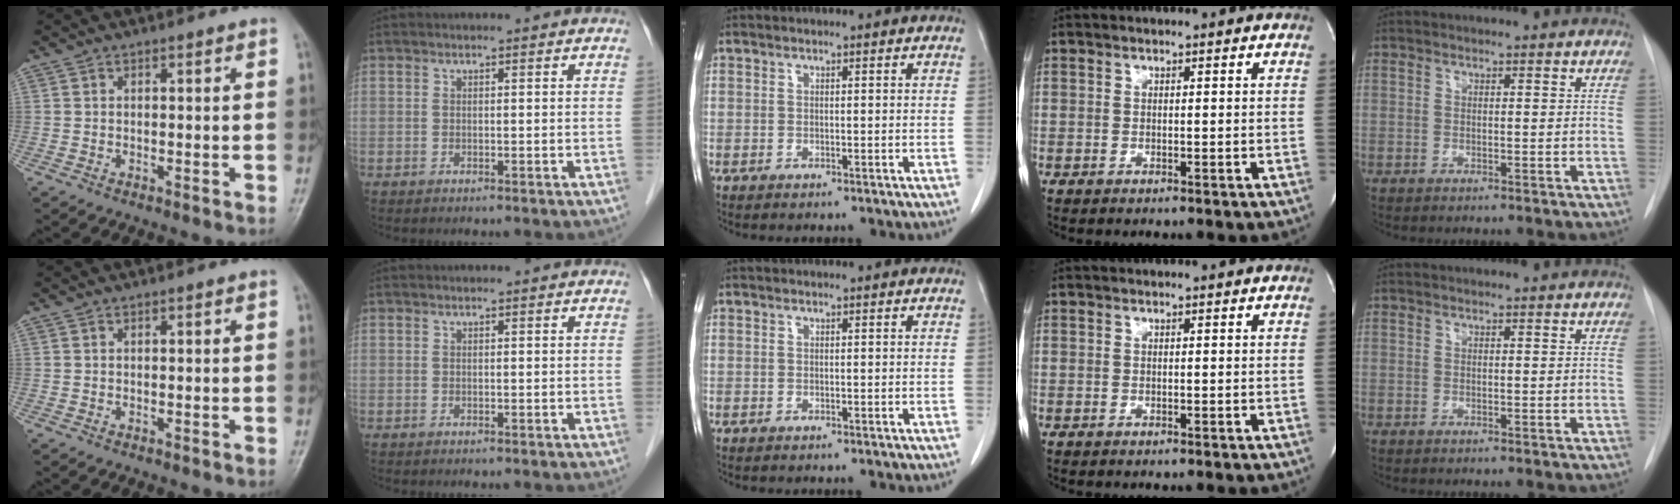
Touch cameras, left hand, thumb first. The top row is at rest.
{}